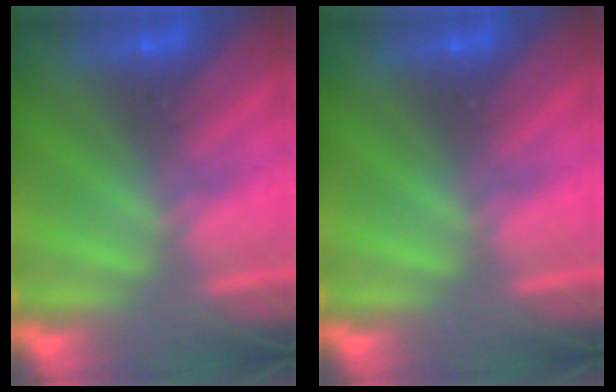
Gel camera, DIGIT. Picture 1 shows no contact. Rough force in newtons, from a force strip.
{"total": 0.0}